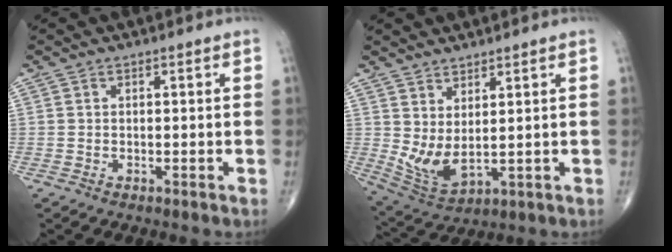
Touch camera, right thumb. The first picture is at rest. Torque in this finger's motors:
{"motor_torque": [1.16, 1.00, -0.07, -0.06, 0.04]}